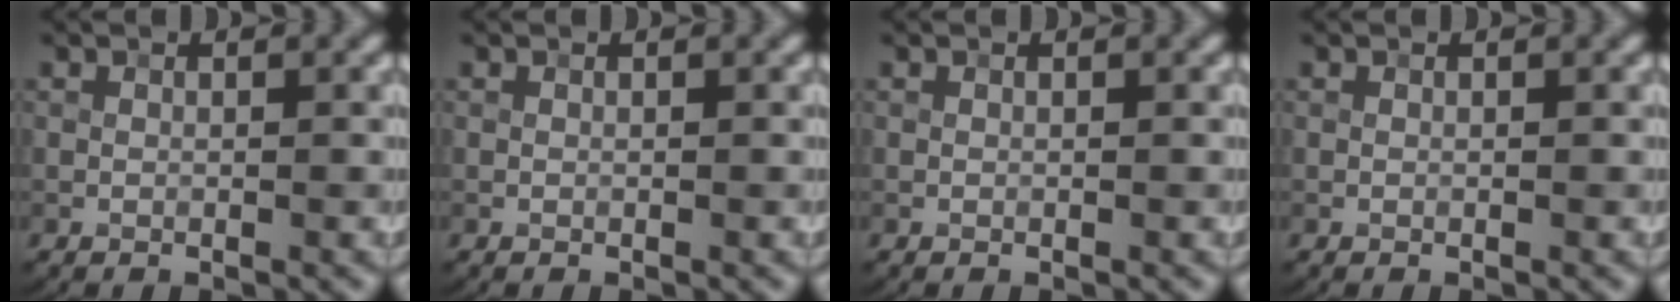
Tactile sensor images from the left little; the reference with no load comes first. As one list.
[{"total": 0.0}, {"total": 0.0}, {"total": 0.0}]